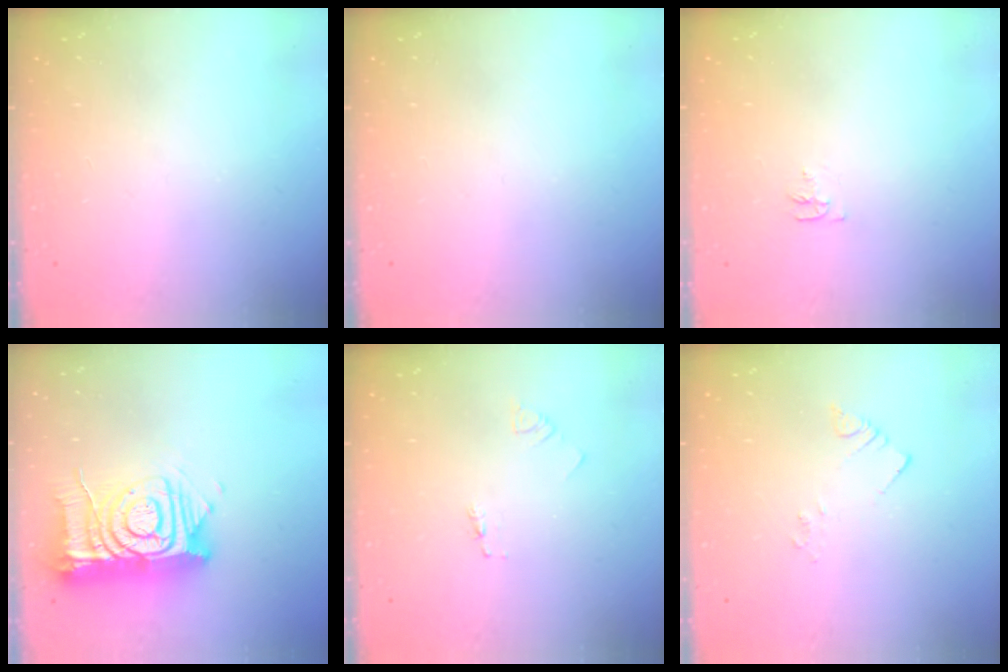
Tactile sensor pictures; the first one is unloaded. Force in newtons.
{"total": 0.0}
{"total": 4.0, "press": 3.9, "slide": 0.4}
{"total": 17.1, "press": 17.0, "slide": 1.9}
{"total": 1.8, "press": 1.8, "slide": 0.2}
{"total": 2.1, "press": 2.1, "slide": 0.3}